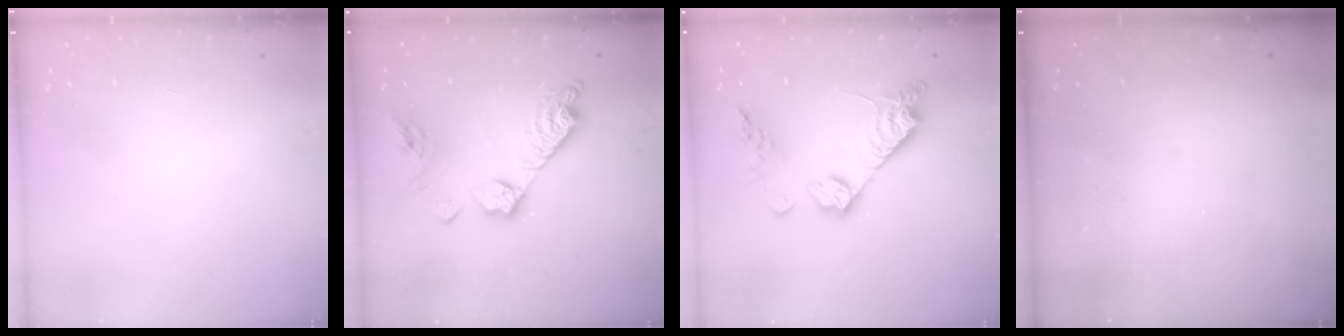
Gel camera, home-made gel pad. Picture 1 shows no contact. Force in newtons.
{"total": 15.4, "press": 15.4, "slide": 1.1}
{"total": 13.5, "press": 13.5, "slide": 0.7}
{"total": 0.0}